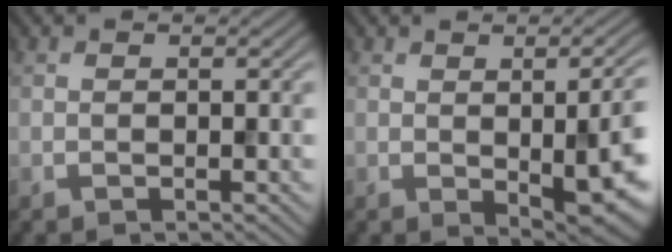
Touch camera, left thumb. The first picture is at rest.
{"total": 8.2, "force": [-0.6, 2.8, 7.6], "torque": [-0.103, -0.009, 0.003]}